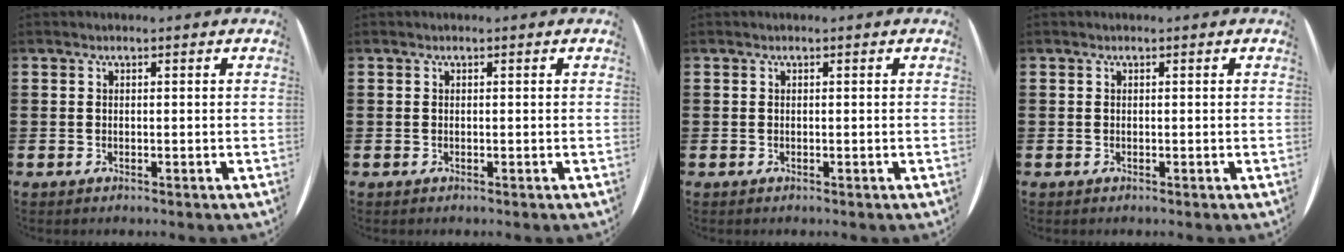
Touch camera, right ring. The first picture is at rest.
{"total": 0.0}
{"total": 0.0}
{"total": 0.0}